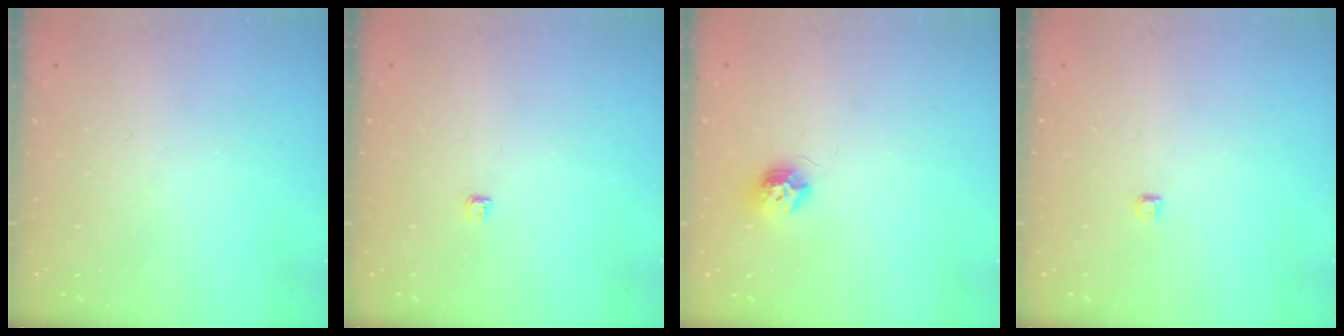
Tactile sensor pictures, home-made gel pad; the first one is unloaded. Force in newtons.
{"total": 2.8, "press": 2.8, "slide": 0.4}
{"total": 8.1, "press": 8.1, "slide": 0.1}
{"total": 2.8, "press": 2.7, "slide": 0.3}